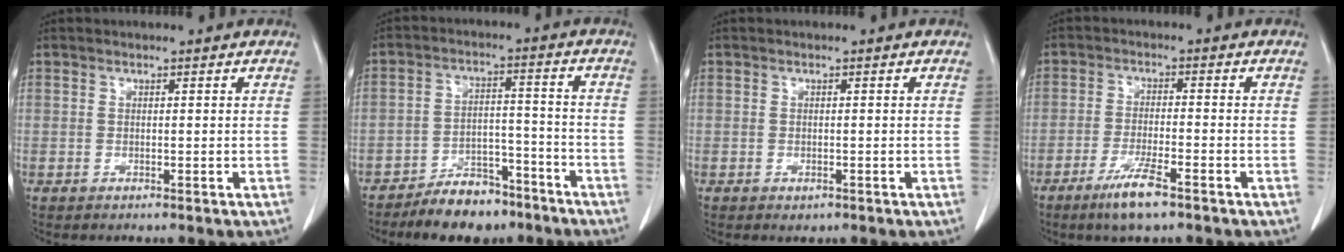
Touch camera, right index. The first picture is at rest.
{"total": 8.7, "force": [-7.3, 3.9, 2.4], "torque": [-0.032, 0.017, -0.120]}
{"total": 1.0, "force": [-0.6, 0.6, 0.6], "torque": [-0.008, -0.001, -0.003]}
{"total": 6.2, "force": [-4.1, 0.5, 4.6], "torque": [-0.092, -0.011, -0.075]}